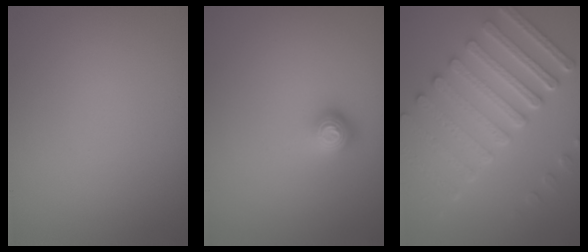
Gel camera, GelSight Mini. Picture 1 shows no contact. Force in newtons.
{"total": 1.8, "press": 1.3, "slide": 1.2}
{"total": 7.7, "press": 6.1, "slide": 4.8}